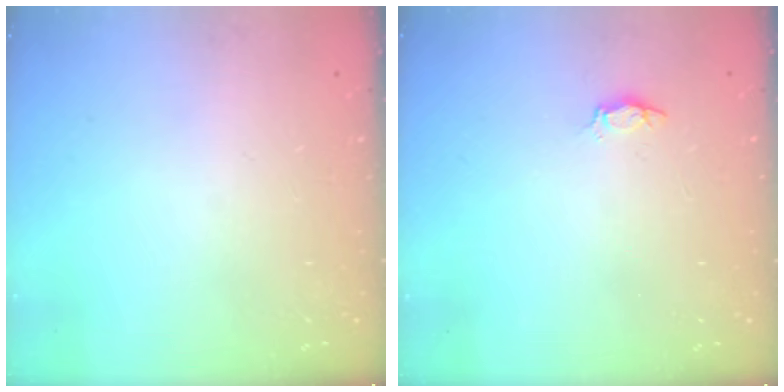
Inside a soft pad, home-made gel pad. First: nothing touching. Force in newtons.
{"total": 2.9, "press": 2.9, "slide": 0.4}